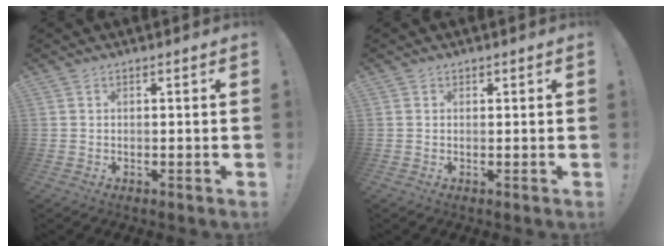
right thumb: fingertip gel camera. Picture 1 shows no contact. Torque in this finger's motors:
{"motor_torque": [-0.38, 0.23, -0.42, 0.13, -0.02]}